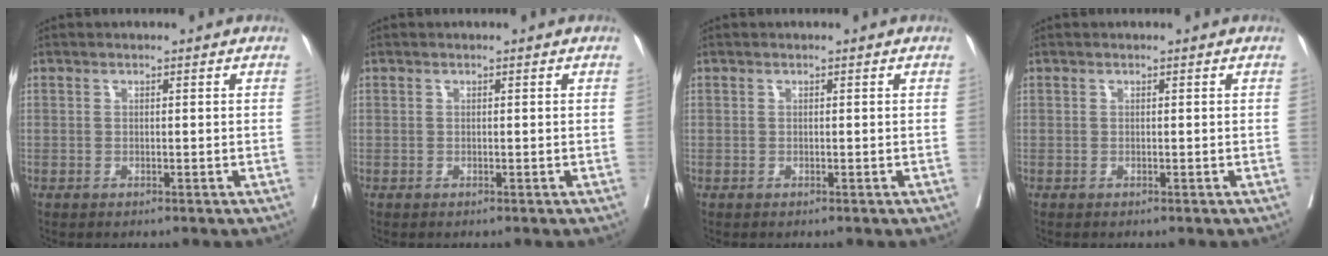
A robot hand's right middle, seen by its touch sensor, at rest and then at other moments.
{"total": 0.0}
{"total": 0.0}
{"total": 0.0}